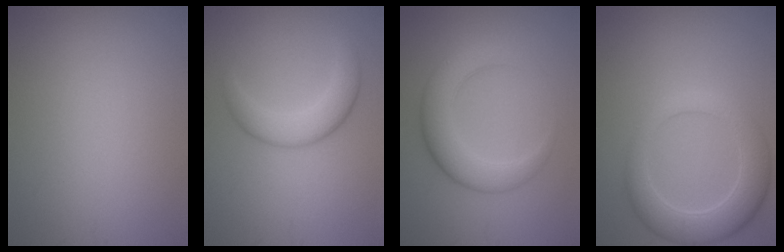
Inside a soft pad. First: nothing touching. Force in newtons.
{"total": 3.6, "press": 3.6, "slide": 0.1}
{"total": 4.1, "press": 4.1, "slide": 0.1}
{"total": 5.3, "press": 5.3, "slide": 0.8}